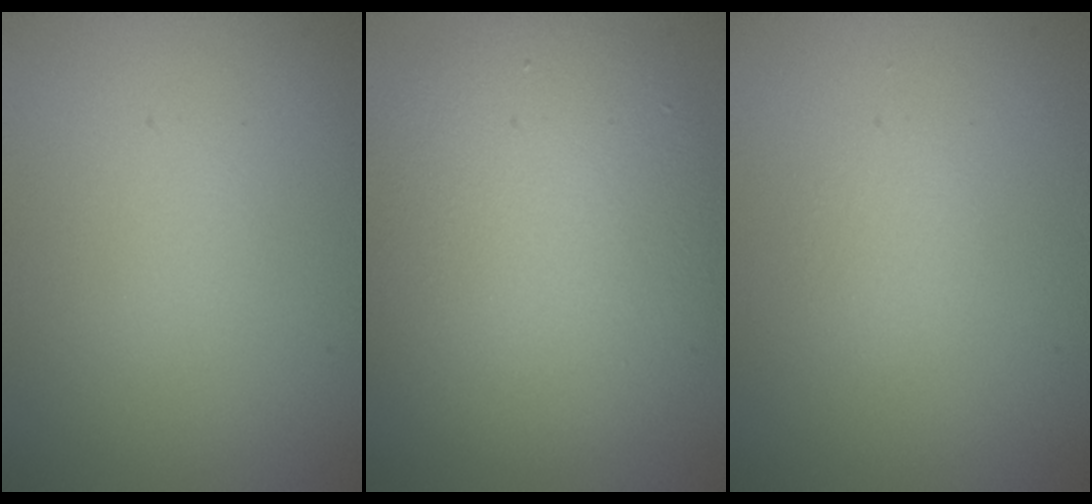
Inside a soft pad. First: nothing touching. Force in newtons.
{"total": 8.8, "press": 8.8, "slide": 0.7}
{"total": 0.7, "press": 0.7, "slide": 0.1}